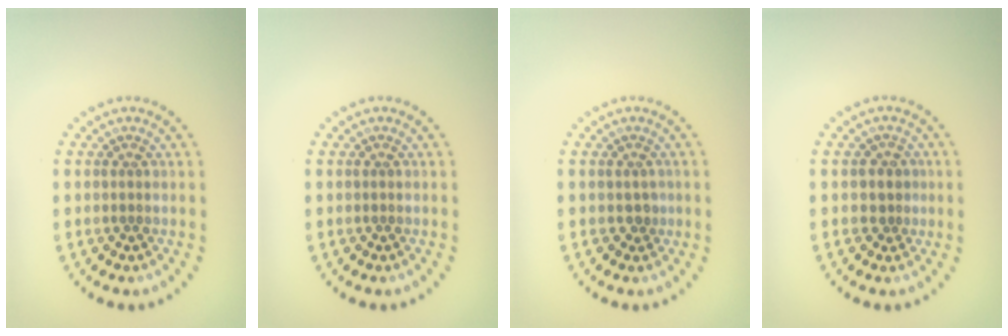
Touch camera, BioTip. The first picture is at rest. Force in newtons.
{"total": 0.0}
{"total": 0.9, "press": 0.8, "slide": 0.4}
{"total": 1.6, "press": 1.4, "slide": 0.8}